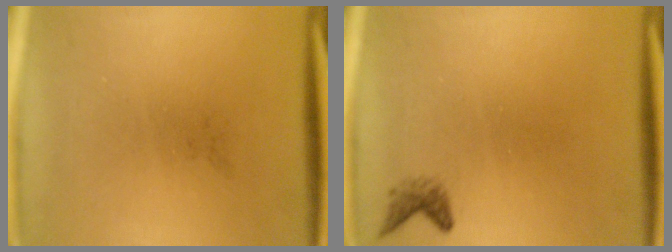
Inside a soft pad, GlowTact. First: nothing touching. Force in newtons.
{"total": 1.3}